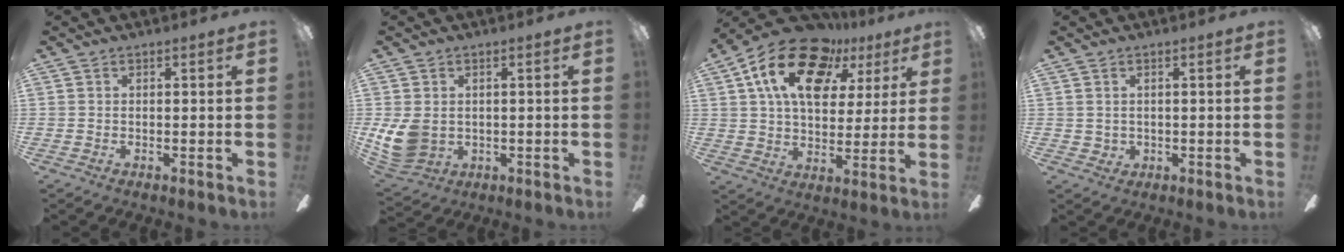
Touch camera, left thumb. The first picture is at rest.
{"total": 8.5, "force": [-1.2, 6.7, 5.2], "torque": [-0.135, 0.004, -0.020]}
{"total": 19.6, "force": [10.4, 11.3, 12.1], "torque": [-0.207, -0.035, 0.185]}
{"total": 1.3, "force": [0.1, 1.2, 0.5], "torque": [-0.011, 0.002, -0.001]}